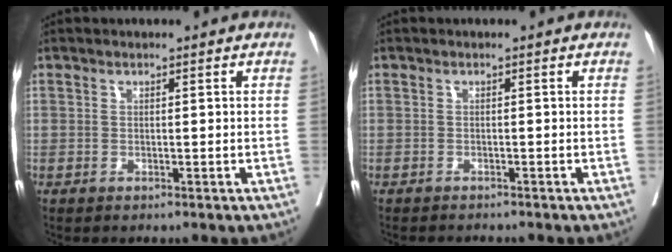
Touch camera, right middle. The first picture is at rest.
{"total": 2.3, "force": [-2.3, 0.2, 0.4], "torque": [-0.008, -0.006, -0.031]}